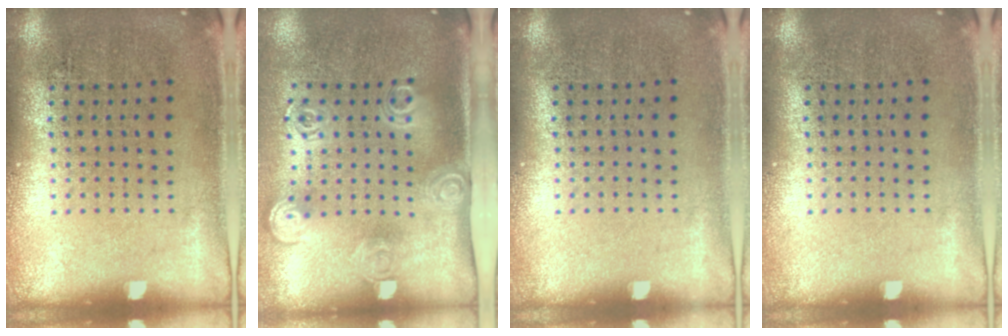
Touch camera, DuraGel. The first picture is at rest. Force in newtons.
{"total": 2.0, "press": 1.4, "slide": 1.5}
{"total": 0.0}
{"total": 0.0}